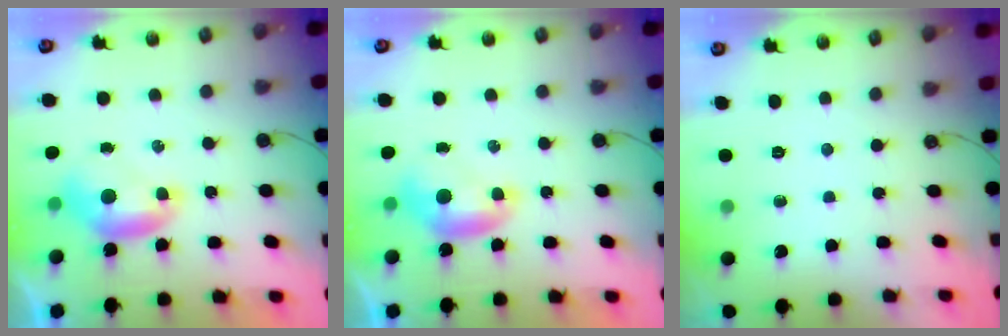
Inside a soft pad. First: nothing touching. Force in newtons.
{"total": 0.0}
{"total": 0.0}